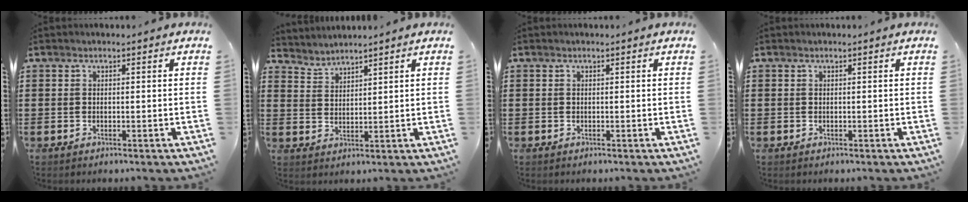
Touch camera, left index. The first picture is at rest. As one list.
[{"total": 2.5, "force": [2.5, 0.1, -0.6], "torque": [0.001, -0.009, 0.047]}, {"total": 0.0}, {"total": 0.5, "force": [0.0, 0.5, 0.1], "torque": [-0.003, 0.004, 0.000]}]